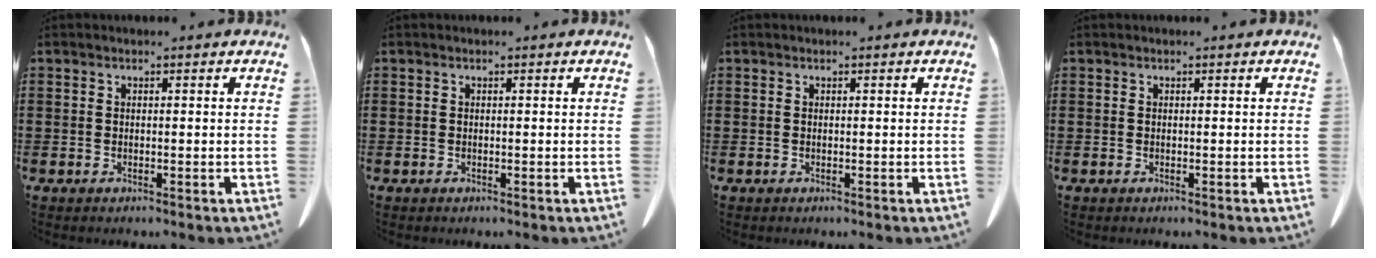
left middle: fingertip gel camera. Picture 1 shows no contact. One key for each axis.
{"total": 0.0}
{"total": 0.0}
{"total": 0.0}